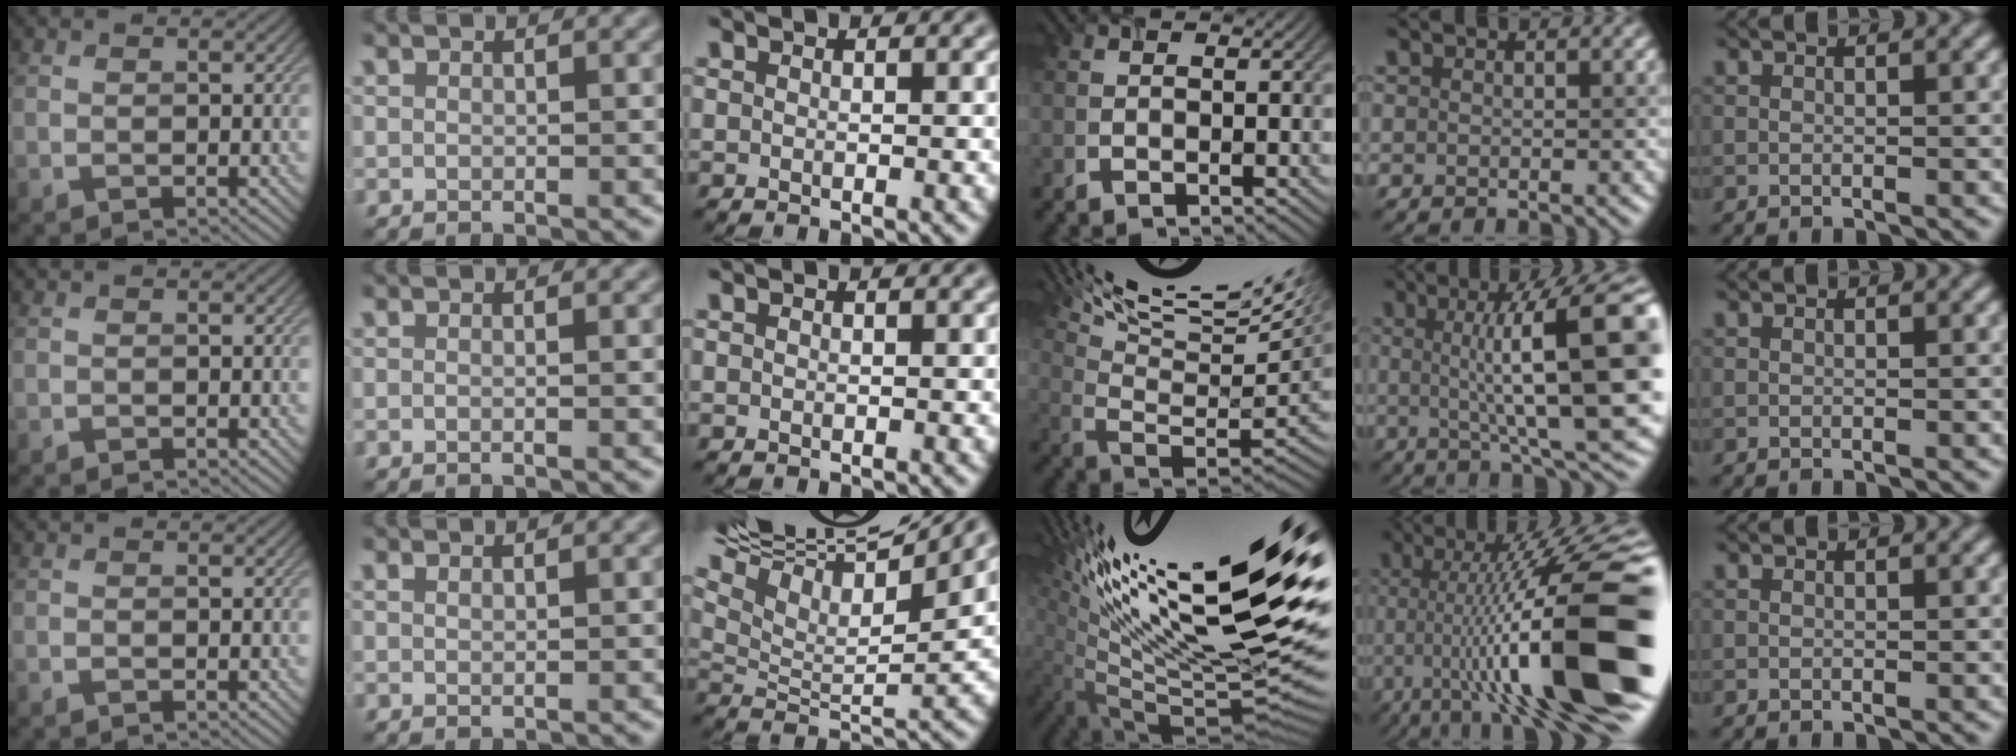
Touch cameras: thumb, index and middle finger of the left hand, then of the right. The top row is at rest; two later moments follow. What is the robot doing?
{"motion": "screw", "object": "timer"}